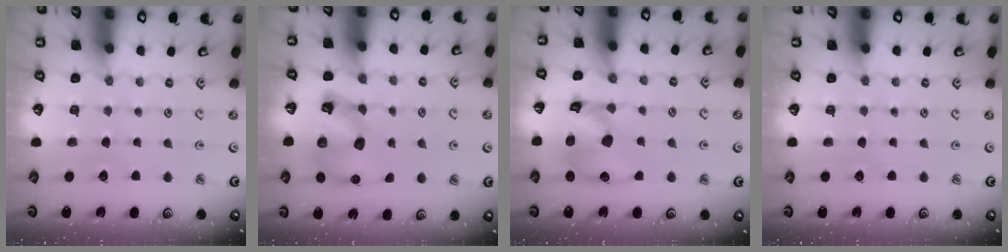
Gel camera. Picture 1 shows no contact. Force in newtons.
{"total": 9.6, "press": 9.6, "slide": 0.4}
{"total": 11.8, "press": 11.7, "slide": 1.7}
{"total": 0.0}